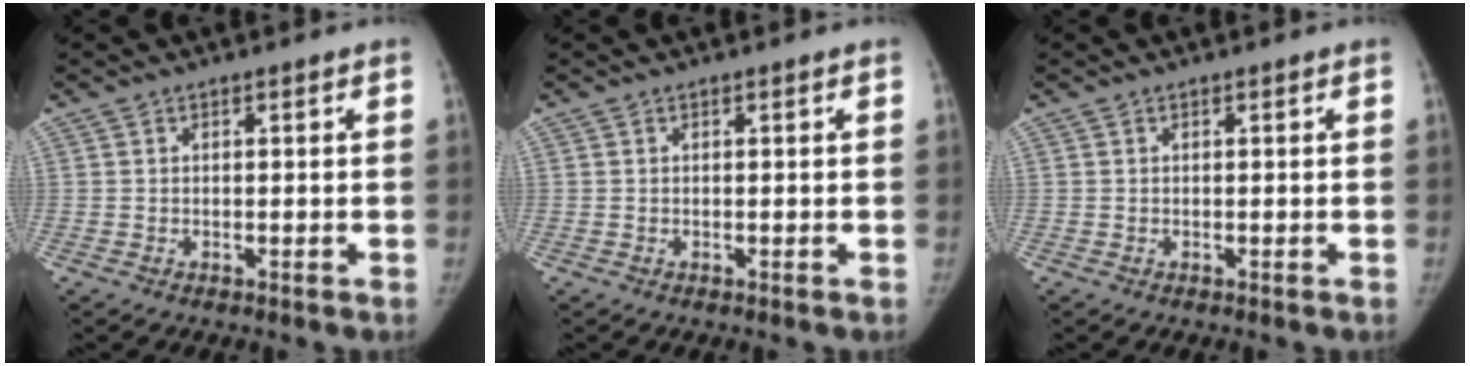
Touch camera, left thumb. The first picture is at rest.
{"total": 0.0}
{"total": 0.0}